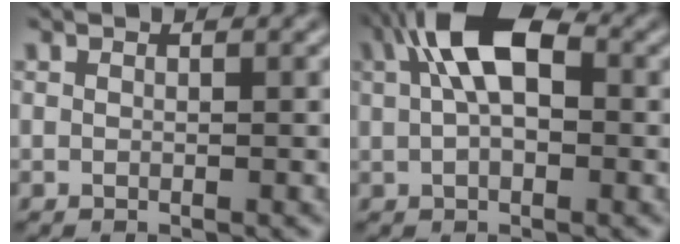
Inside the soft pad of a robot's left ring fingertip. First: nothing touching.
{"total": 7.0, "force": [1.7, 3.6, 5.8], "torque": [-0.105, 0.022, 0.022]}